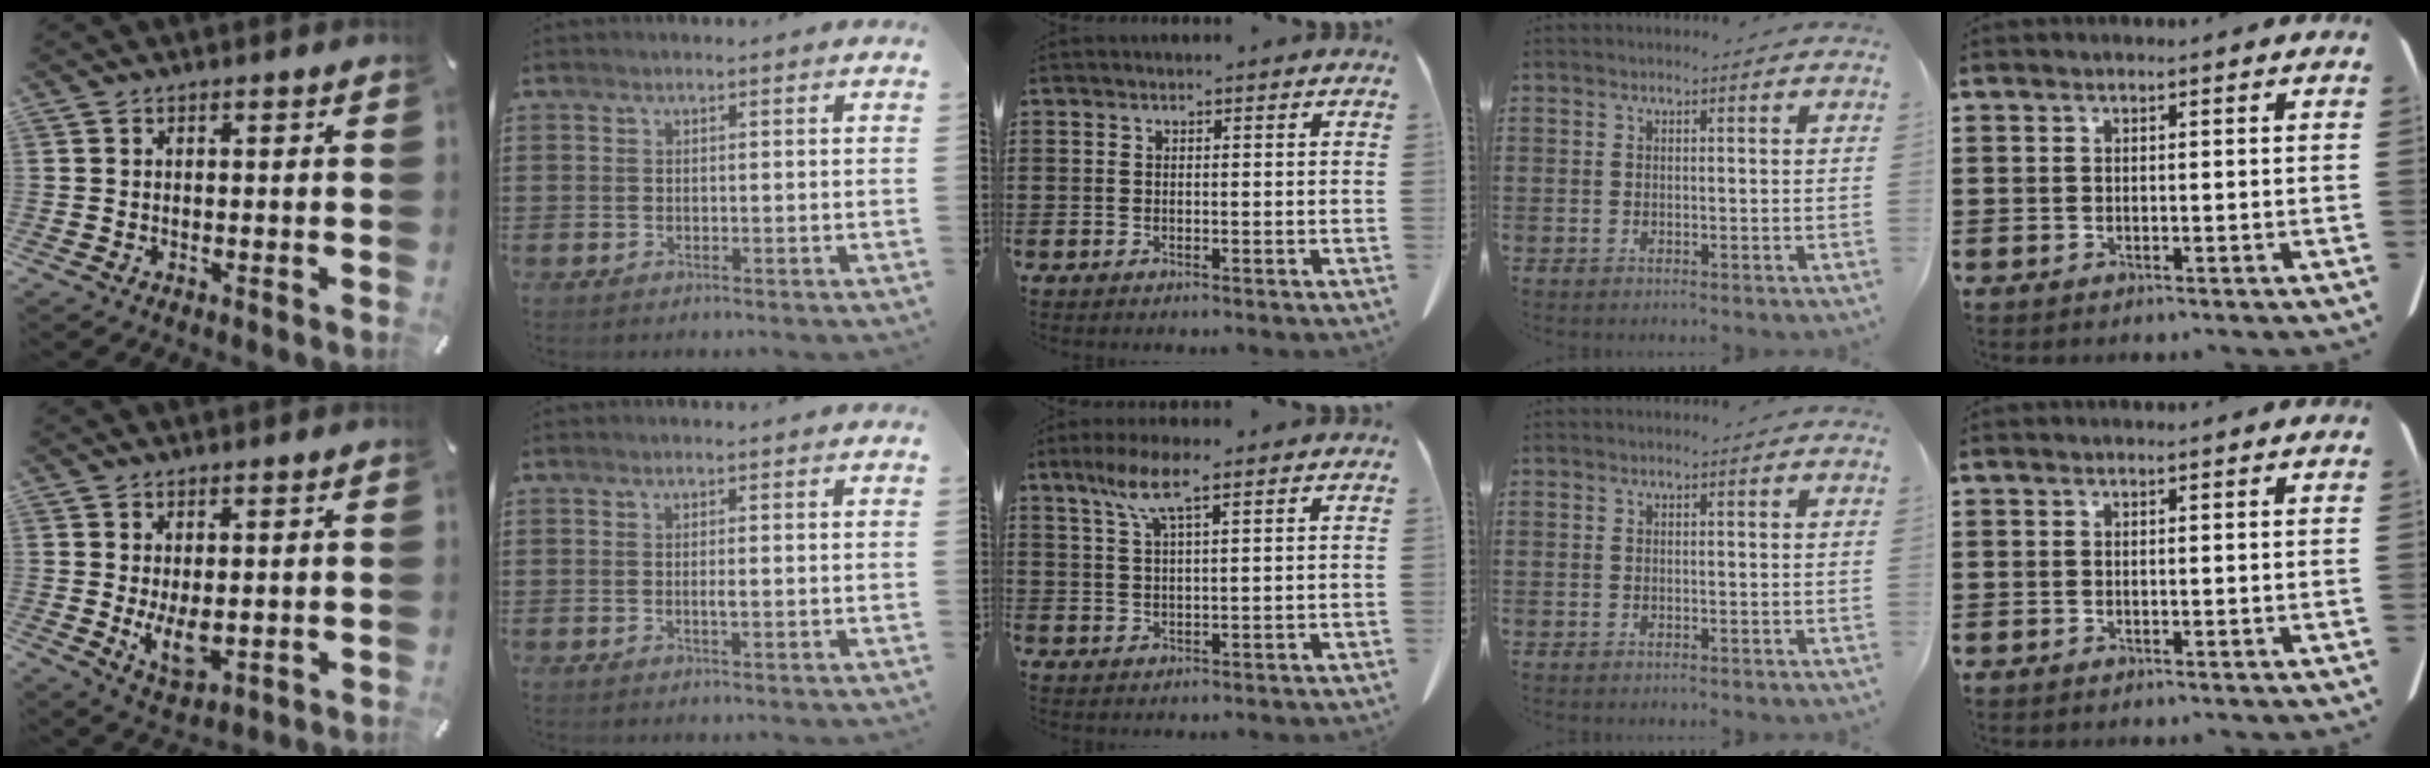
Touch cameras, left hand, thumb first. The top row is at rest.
{"thumb": {"total": 7.6, "force": [0.0, 3.6, 6.6], "torque": [-0.131, -0.020, 0.001]}, "index": {"total": 1.0, "force": [-0.1, 0.1, 1.0], "torque": [-0.019, -0.005, 0.000]}, "middle": {"total": 6.3, "force": [3.8, 0.7, 5.0], "torque": [-0.107, 0.002, 0.067]}}